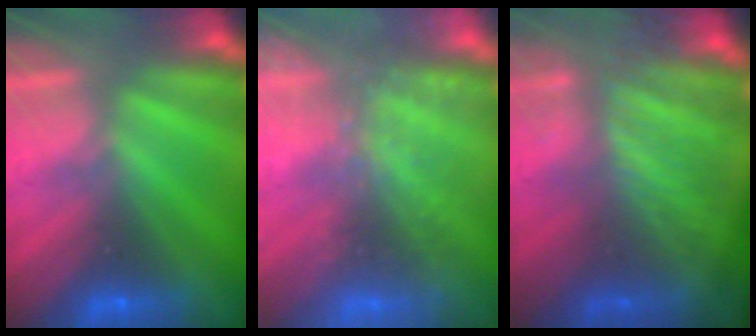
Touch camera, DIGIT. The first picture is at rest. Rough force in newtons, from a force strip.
{"total": 9.0}
{"total": 4.4}